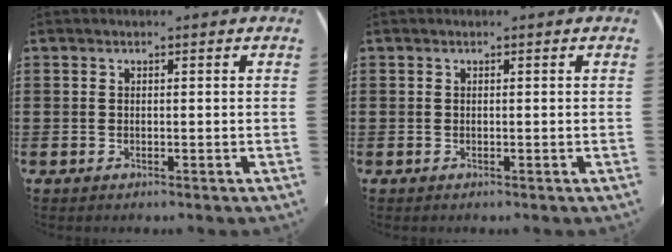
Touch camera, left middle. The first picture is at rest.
{"total": 0.0}